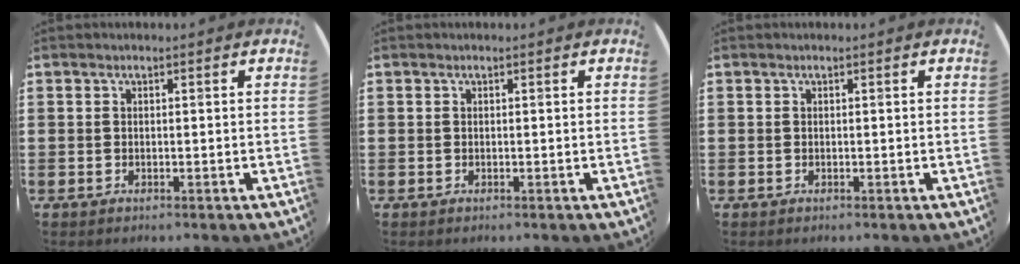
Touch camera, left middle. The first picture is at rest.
{"total": 0.0}
{"total": 0.0}